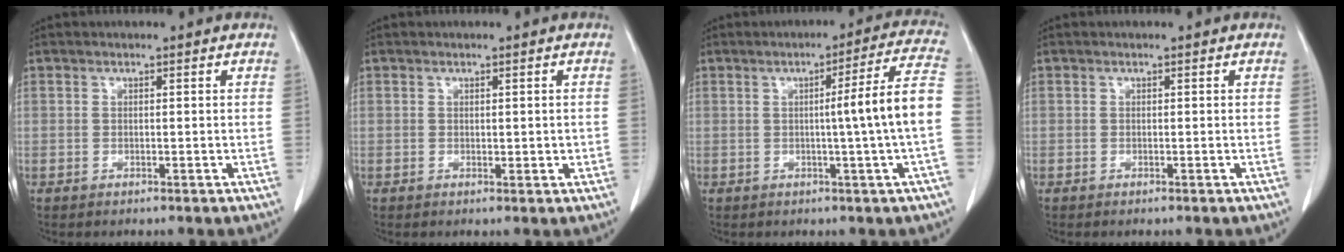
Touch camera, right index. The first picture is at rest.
{"total": 1.7, "force": [0.1, 0.8, 1.5], "torque": [-0.021, -0.004, 0.006]}
{"total": 10.2, "force": [-0.8, -2.0, 10.0], "torque": [-0.132, 0.007, -0.011]}
{"total": 0.0}